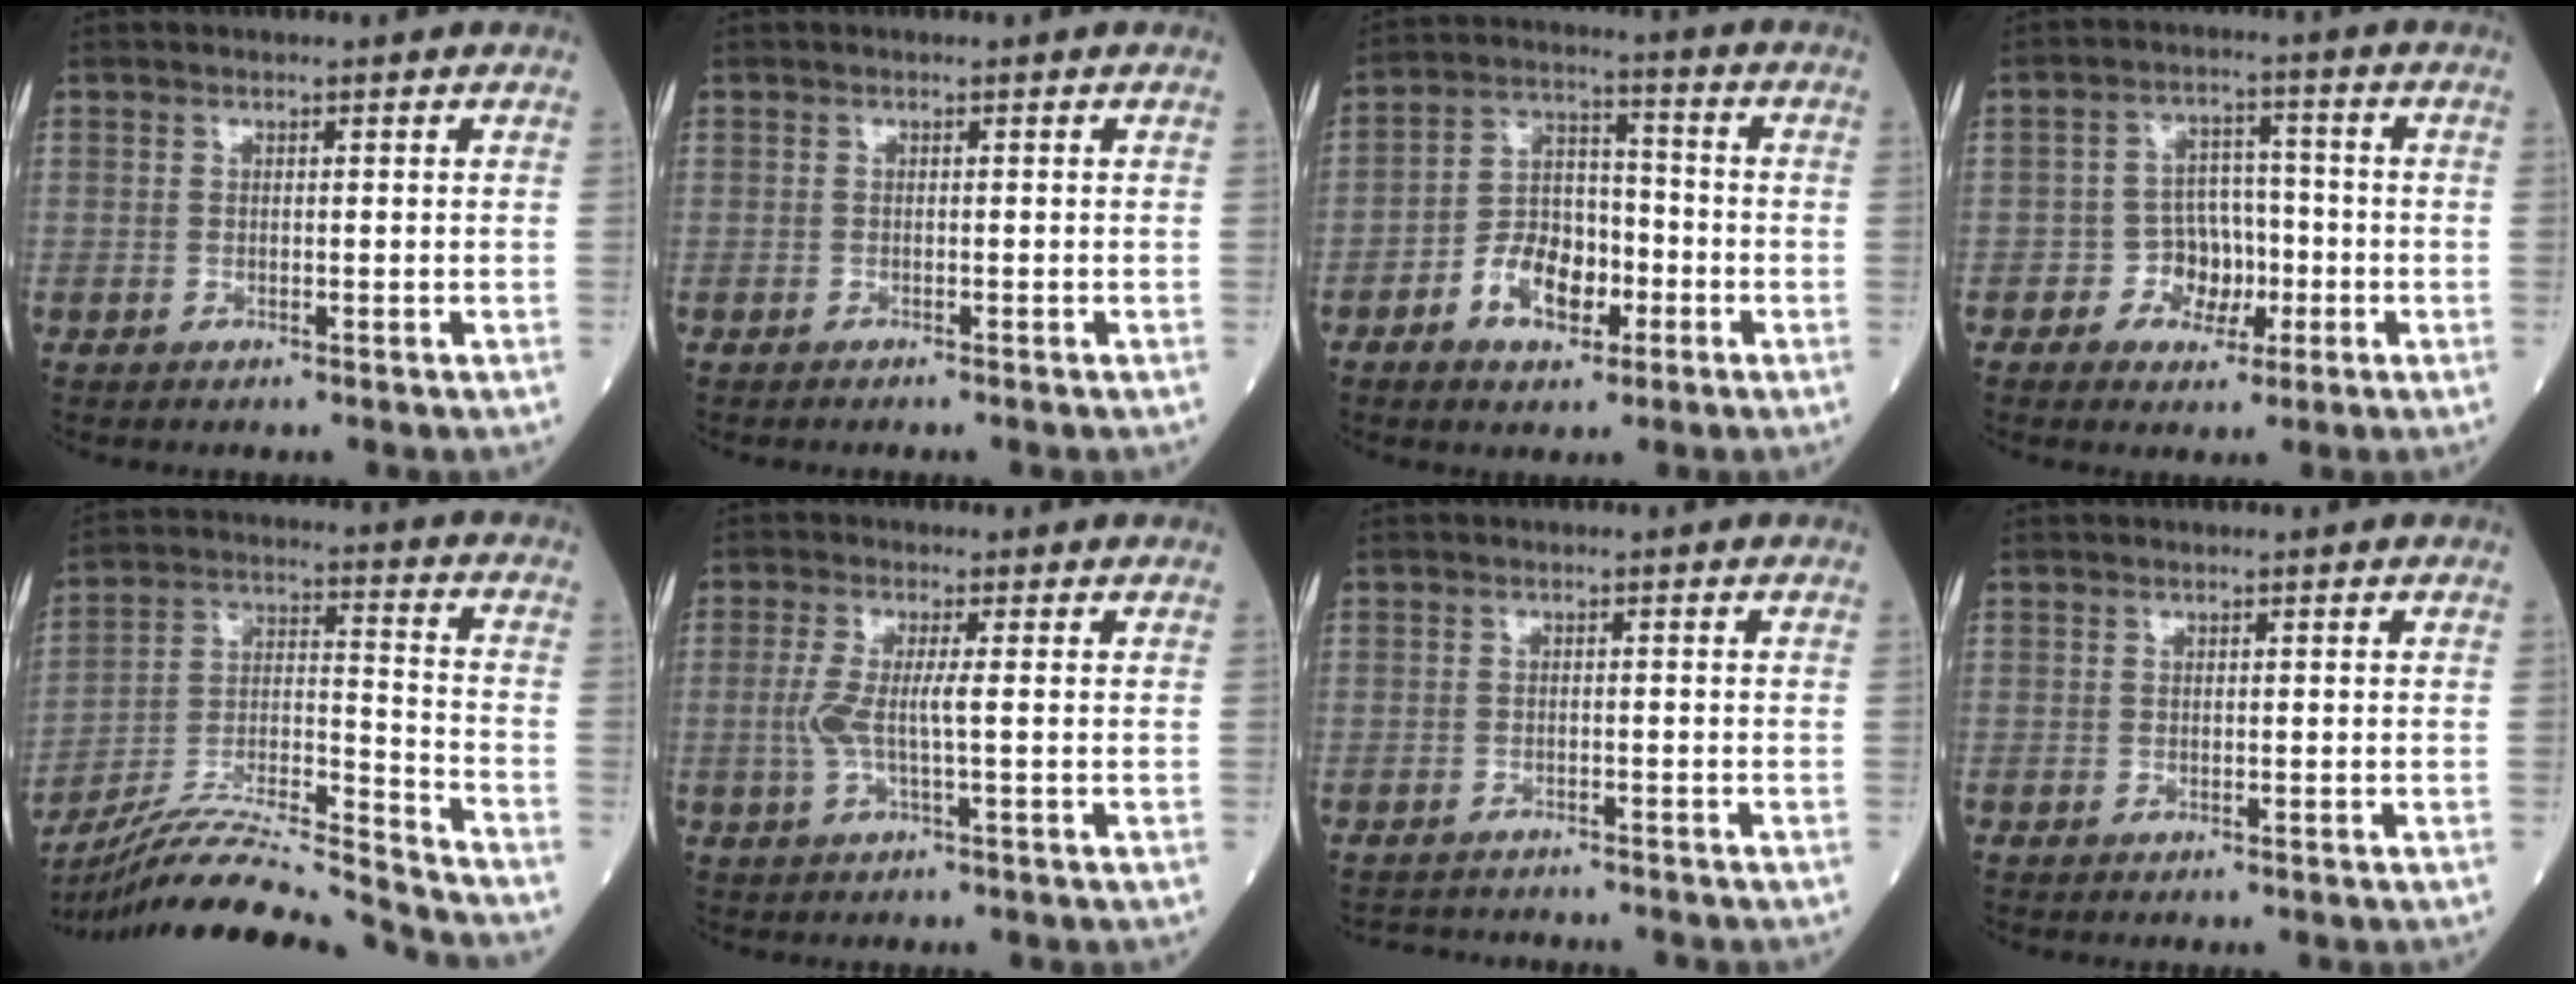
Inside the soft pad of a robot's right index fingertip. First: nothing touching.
{"total": 1.3, "force": [-1.2, 0.0, 0.6], "torque": [-0.006, 0.001, -0.013]}
{"total": 9.3, "force": [-3.9, 5.3, 6.5], "torque": [-0.124, 0.020, -0.068]}
{"total": 5.9, "force": [-1.9, 4.8, 2.9], "torque": [-0.041, 0.017, -0.031]}
{"total": 20.7, "force": [-19.6, -1.4, 6.5], "torque": [-0.136, -0.008, -0.332]}
{"total": 3.8, "force": [-0.2, 0.0, 3.8], "torque": [-0.094, -0.001, -0.006]}
{"total": 5.3, "force": [-5.2, 0.9, 0.6], "torque": [-0.003, -0.005, -0.074]}
{"total": 0.0}